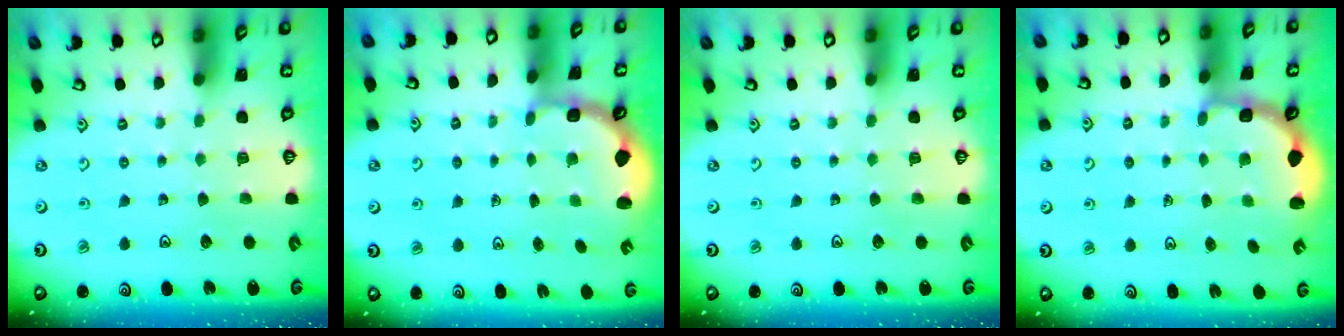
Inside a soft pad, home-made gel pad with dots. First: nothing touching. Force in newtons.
{"total": 2.7, "press": 2.0, "slide": 1.7}
{"total": 0.0}
{"total": 2.8, "press": 2.5, "slide": 1.4}